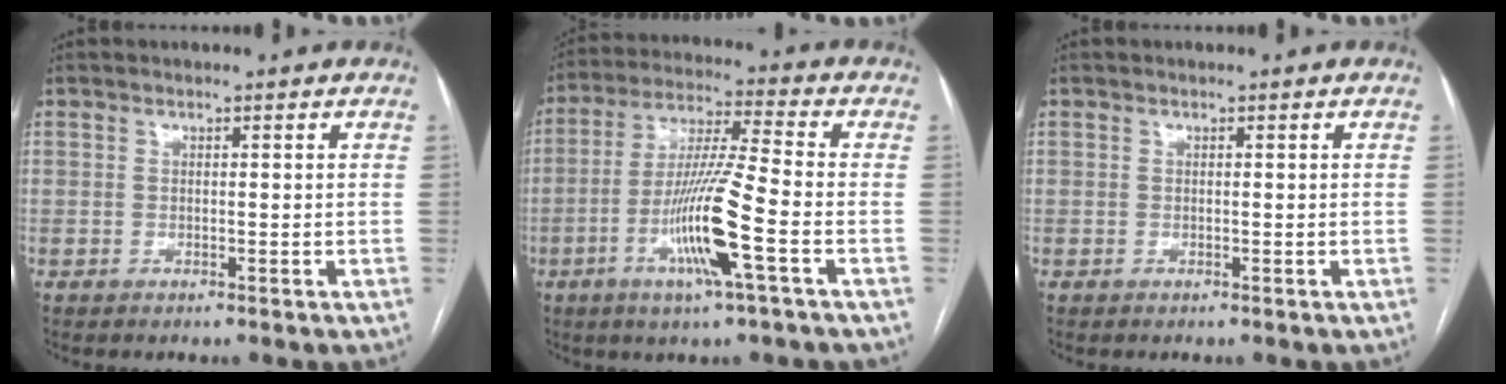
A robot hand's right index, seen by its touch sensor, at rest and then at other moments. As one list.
[{"total": 12.7, "force": [-4.5, -0.3, 11.9], "torque": [-0.235, -0.009, -0.089]}, {"total": 0.0}]